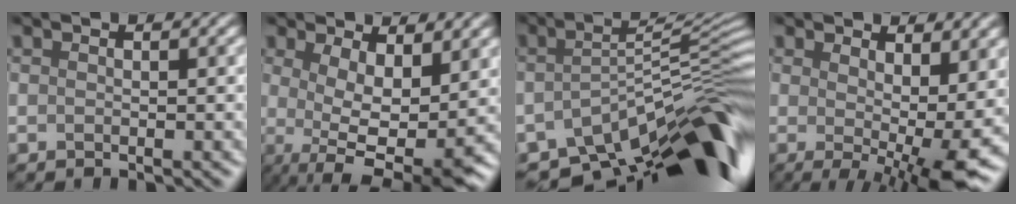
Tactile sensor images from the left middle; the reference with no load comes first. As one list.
[{"total": 7.9, "force": [-0.1, 3.5, 7.1], "torque": [-0.110, -0.012, 0.007]}, {"total": 12.4, "force": [-7.2, 3.8, 9.3], "torque": [-0.133, -0.003, -0.117]}, {"total": 8.3, "force": [0.3, 2.7, 7.8], "torque": [-0.109, -0.016, 0.011]}]